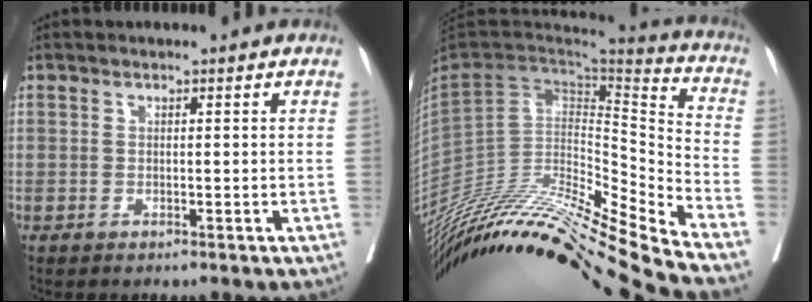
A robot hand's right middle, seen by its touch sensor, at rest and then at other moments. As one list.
[{"total": 30.6, "force": [-26.1, 0.1, 16.1], "torque": [-0.254, -0.039, -0.429]}]